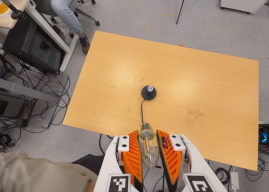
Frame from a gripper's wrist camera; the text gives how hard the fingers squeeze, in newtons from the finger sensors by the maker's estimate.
{"total": 20.6, "left": 22.8, "right": 18.5}